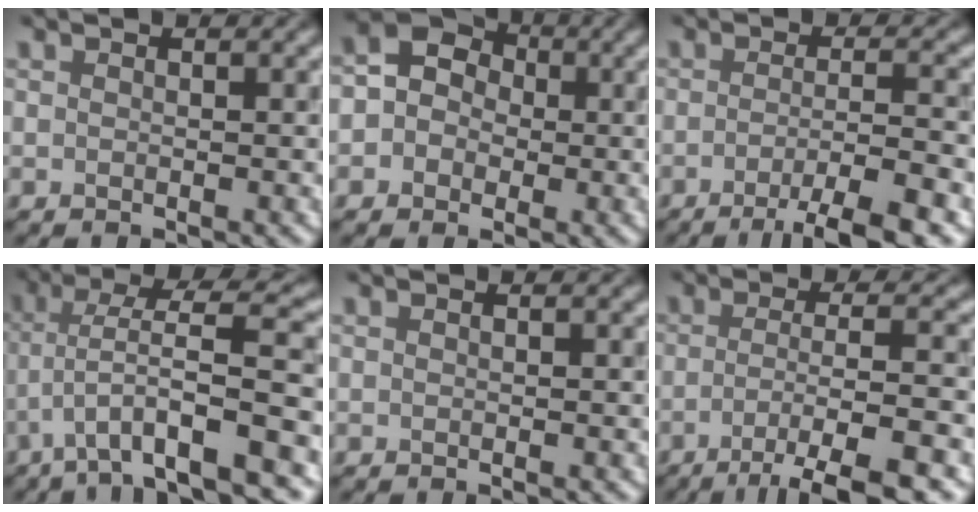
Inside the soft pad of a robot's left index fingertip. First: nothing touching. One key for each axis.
{"total": 4.9, "fx": -0.1, "fy": 4.4, "fz": 2.0, "tx": -0.013, "ty": 0.029, "tz": -0.014}
{"total": 6.1, "fx": -3.4, "fy": 0.7, "fz": 5.0, "tx": -0.068, "ty": 0.013, "tz": -0.049}
{"total": 9.0, "fx": -2.0, "fy": 1.7, "fz": 8.6, "tx": -0.137, "ty": 0.044, "tz": -0.025}
{"total": 1.0, "fx": 0.4, "fy": 0.5, "fz": 0.8, "tx": 0.005, "ty": 0.004, "tz": -0.011}
{"total": 7.2, "fx": -3.5, "fy": 1.0, "fz": 6.2, "tx": -0.087, "ty": 0.012, "tz": -0.049}